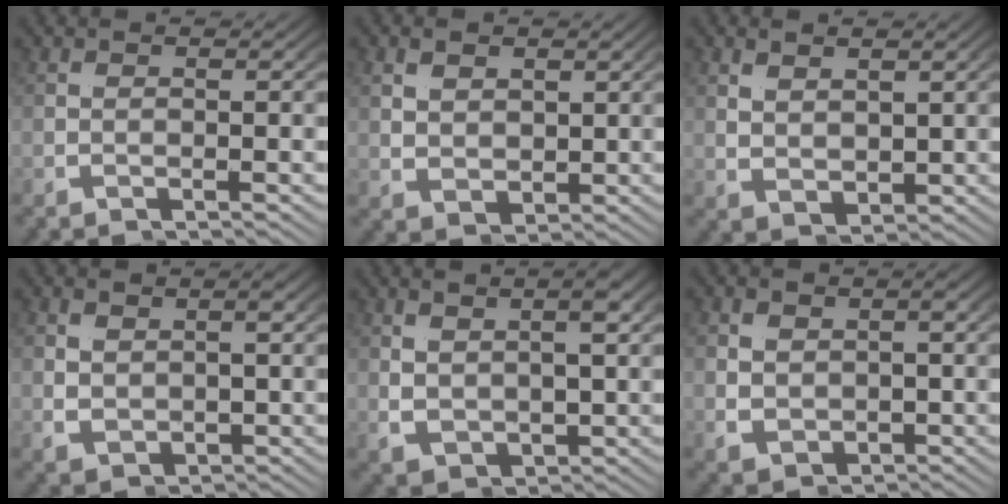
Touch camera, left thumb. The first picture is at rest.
{"total": 2.4, "force": [1.0, 1.7, 1.3], "torque": [-0.021, -0.006, 0.019]}
{"total": 1.2, "force": [0.9, 0.1, 0.7], "torque": [-0.007, 0.006, 0.016]}
{"total": 1.6, "force": [-0.1, 0.9, 1.4], "torque": [-0.022, -0.001, -0.001]}
{"total": 3.0, "force": [-0.4, 1.2, 2.7], "torque": [-0.044, -0.004, -0.002]}
{"total": 2.2, "force": [-0.2, 1.6, 1.4], "torque": [-0.028, -0.009, 0.001]}